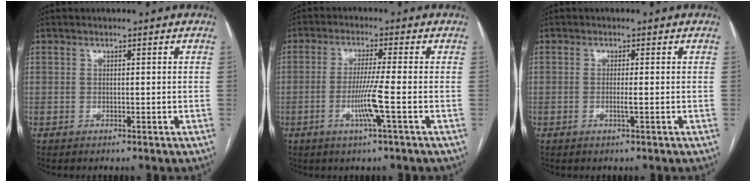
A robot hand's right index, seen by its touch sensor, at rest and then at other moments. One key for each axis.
{"total": 6.0, "fx": -1.8, "fy": -1.1, "fz": 5.6, "tx": -0.106, "ty": -0.013, "tz": -0.038}
{"total": 1.3, "fx": -0.3, "fy": -0.2, "fz": 1.3, "tx": -0.025, "ty": -0.002, "tz": -0.007}